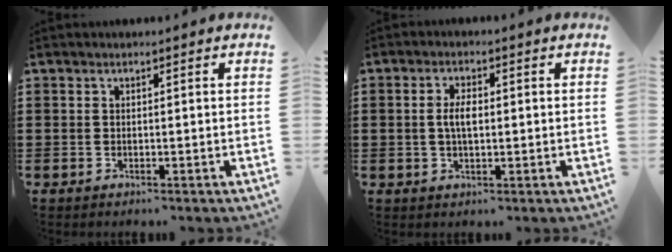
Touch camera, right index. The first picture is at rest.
{"total": 3.5, "force": [0.1, 1.4, 3.2], "torque": [-0.070, 0.000, -0.003]}